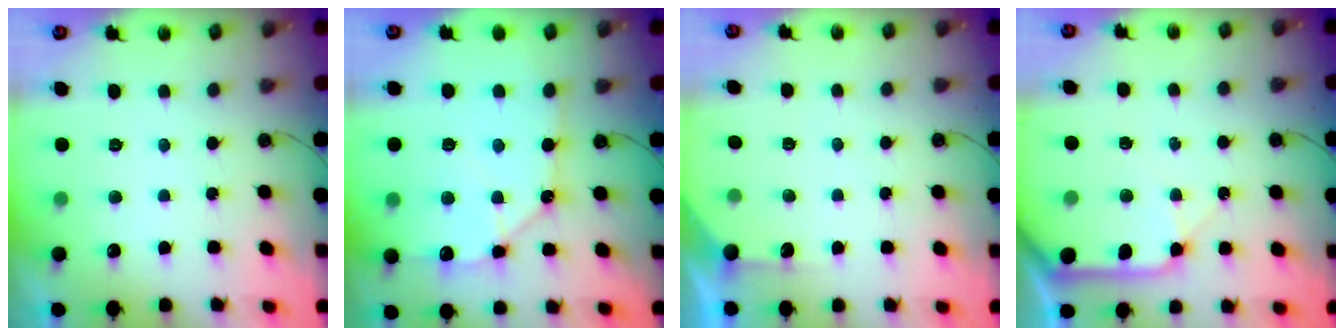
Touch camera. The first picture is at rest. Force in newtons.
{"total": 11.2, "press": 11.1, "slide": 1.4}
{"total": 2.3, "press": 2.3, "slide": 0.2}
{"total": 10.6, "press": 10.5, "slide": 1.5}